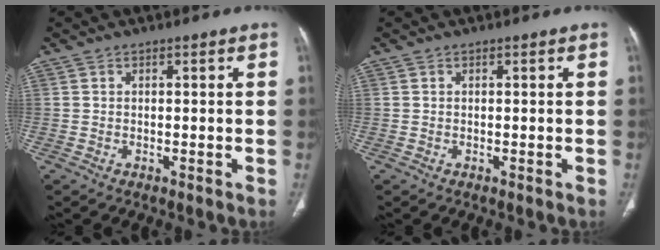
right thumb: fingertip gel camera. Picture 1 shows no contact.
{"total": 0.0}